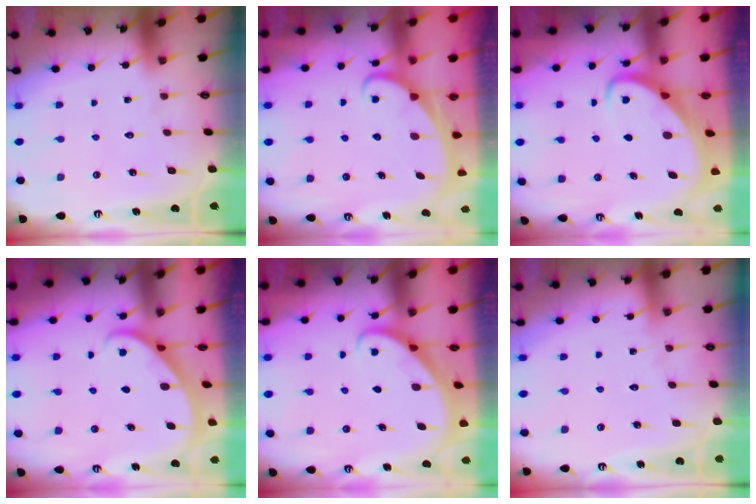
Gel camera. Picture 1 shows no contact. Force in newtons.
{"total": 2.4, "press": 2.3, "slide": 0.3}
{"total": 3.6, "press": 3.6, "slide": 0.5}
{"total": 2.2, "press": 2.2, "slide": 0.1}
{"total": 2.9, "press": 2.9, "slide": 0.2}
{"total": 3.0, "press": 3.0, "slide": 0.3}